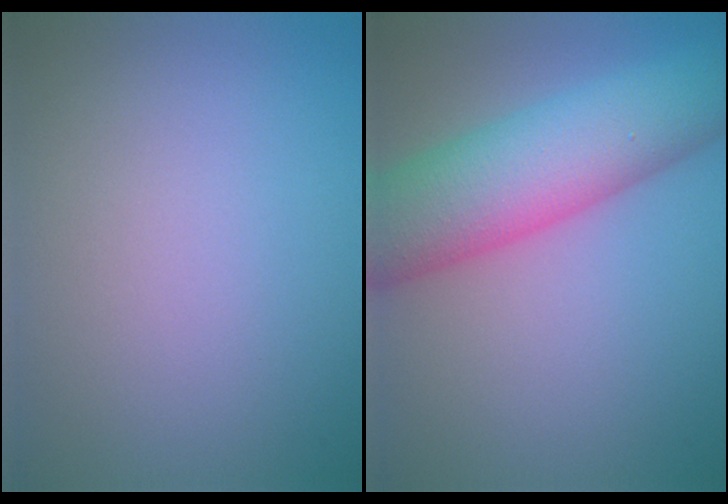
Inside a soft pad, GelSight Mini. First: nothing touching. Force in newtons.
{"total": 9.2, "press": 9.2, "slide": 0.5}